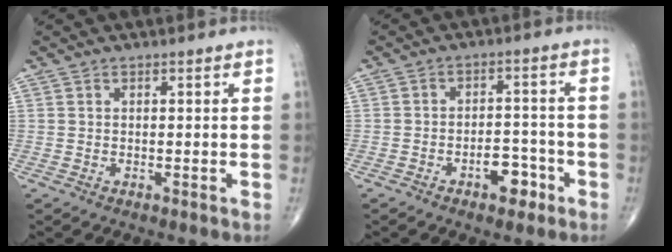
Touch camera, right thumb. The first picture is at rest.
{"total": 5.9, "force": [-3.1, 3.1, 3.8], "torque": [-0.034, 0.028, -0.046]}